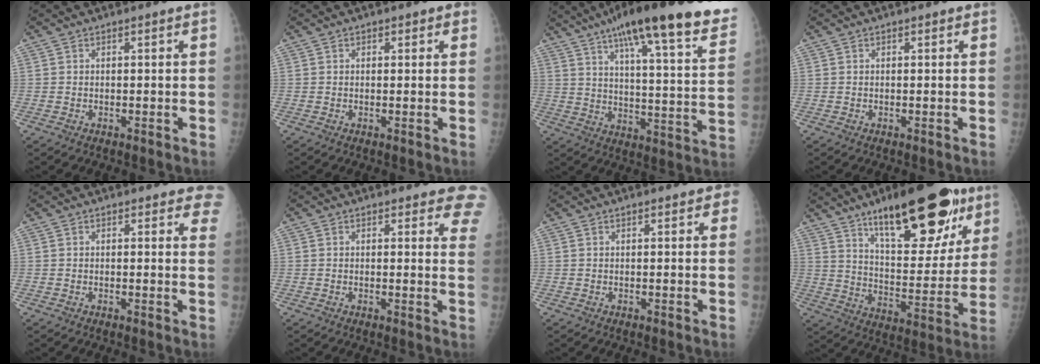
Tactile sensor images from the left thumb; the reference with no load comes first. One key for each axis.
{"total": 1.4, "fx": 0.7, "fy": 0.9, "fz": 0.9, "tx": -0.001, "ty": 0.001, "tz": 0.005}
{"total": 28.7, "fx": 19.3, "fy": 5.4, "fz": 20.6, "tx": -0.283, "ty": -0.039, "tz": 0.265}
{"total": 0.0}
{"total": 4.1, "fx": 3.5, "fy": 1.6, "fz": 1.3, "tx": 0.018, "ty": -0.014, "tz": 0.019}
{"total": 7.9, "fx": 6.7, "fy": 2.6, "fz": 3.3, "tx": 0.005, "ty": -0.030, "tz": 0.050}
{"total": 2.4, "fx": 1.4, "fy": 1.1, "fz": 1.6, "tx": -0.005, "ty": 0.000, "tz": 0.014}
{"total": 25.5, "fx": 15.3, "fy": 9.0, "fz": 18.3, "tx": -0.225, "ty": -0.052, "tz": 0.238}